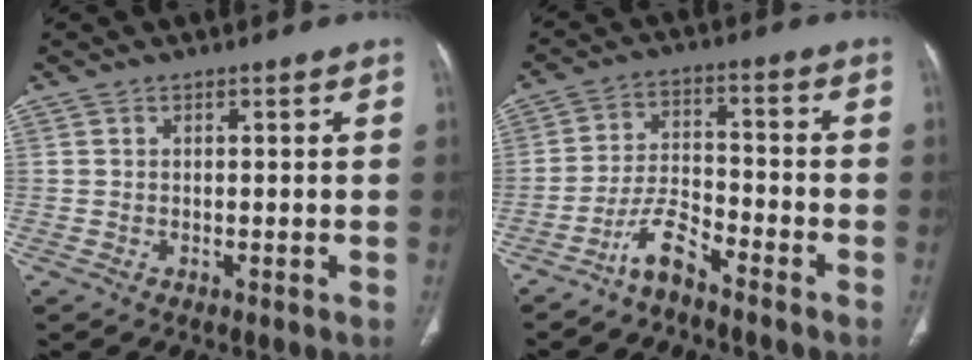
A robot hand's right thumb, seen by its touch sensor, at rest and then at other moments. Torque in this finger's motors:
{"motor_torque": [1.35, -0.08, 0.86, -0.75, 0.21]}